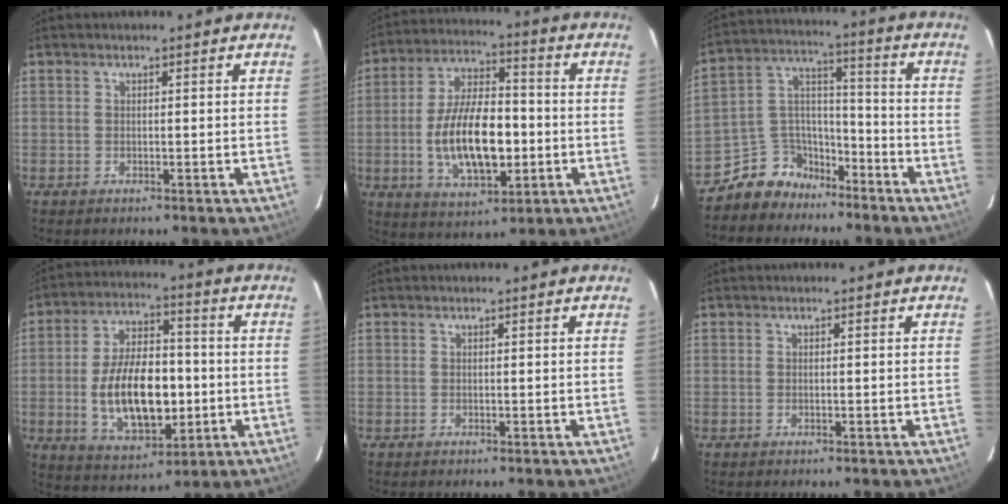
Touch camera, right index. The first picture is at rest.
{"total": 16.7, "force": [-2.9, 7.8, 14.5], "torque": [-0.276, 0.007, -0.041]}
{"total": 9.8, "force": [-7.4, 6.2, 1.5], "torque": [-0.039, 0.063, -0.134]}
{"total": 16.8, "force": [-2.4, 8.8, 14.1], "torque": [-0.268, 0.008, -0.026]}
{"total": 0.0}
{"total": 0.0}